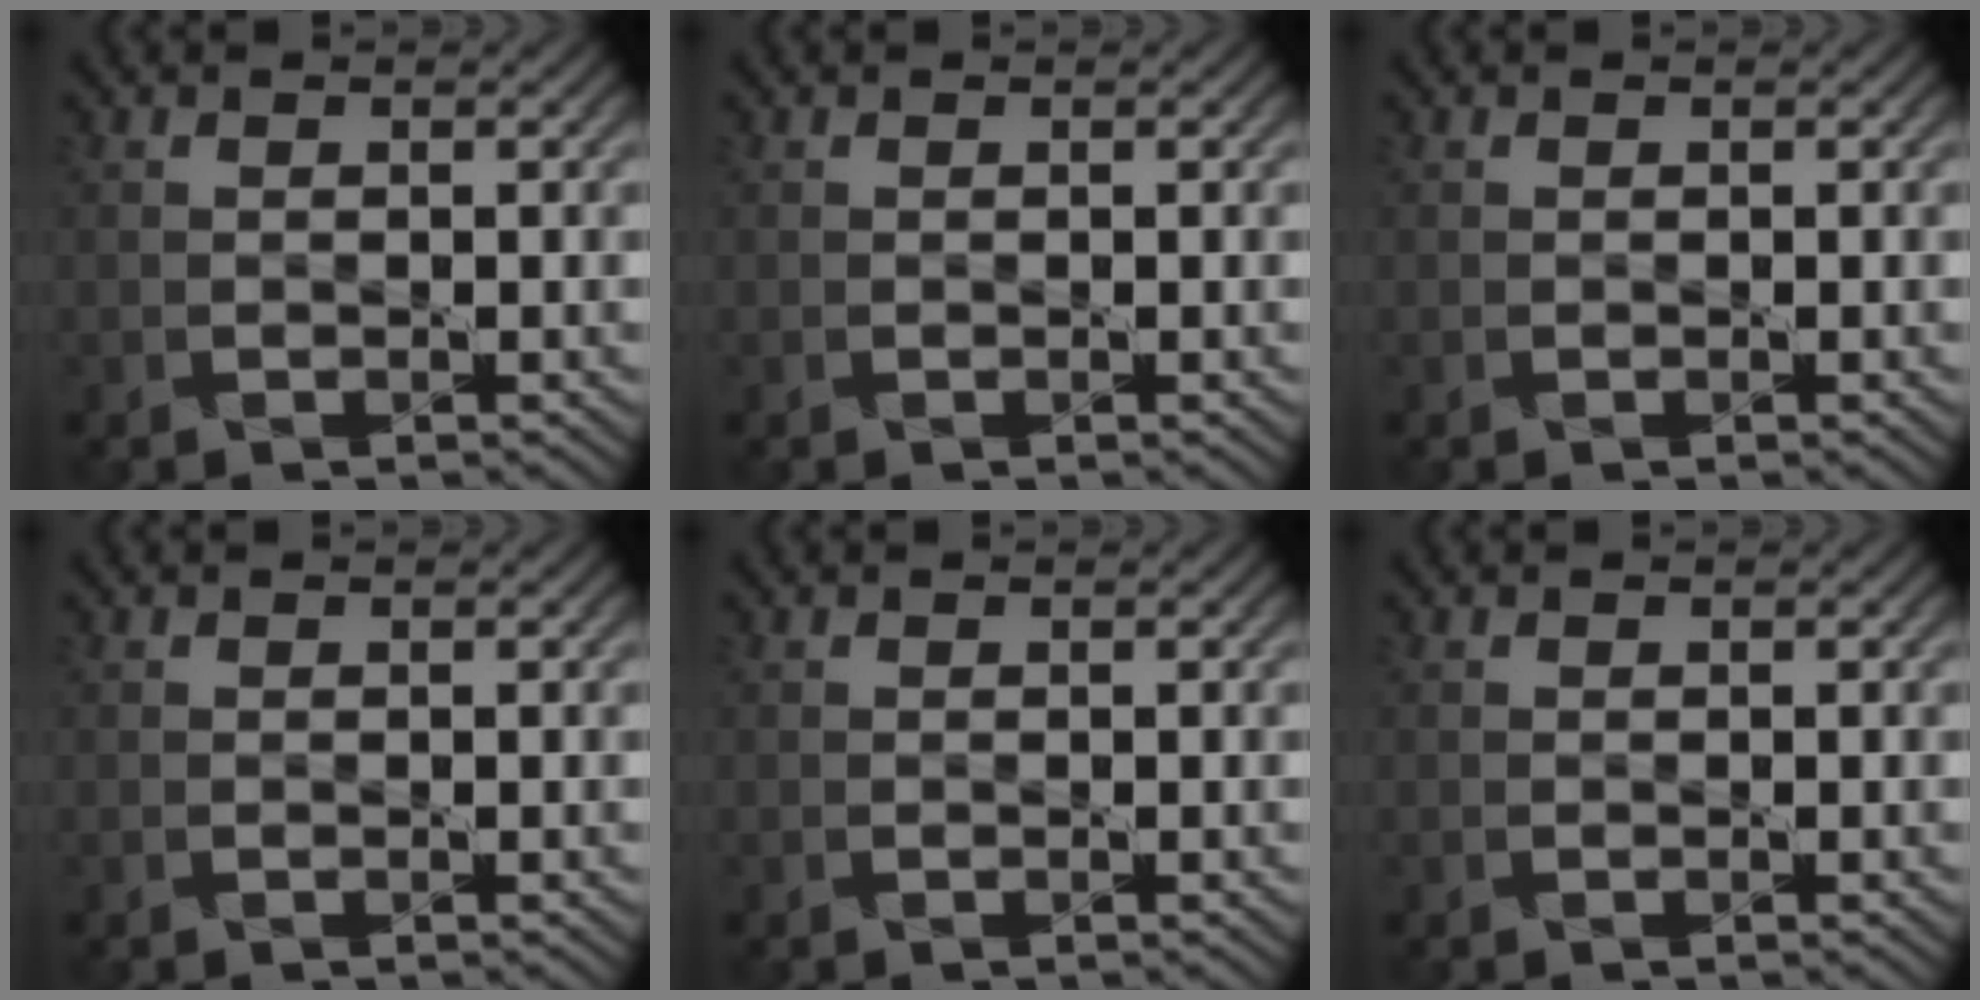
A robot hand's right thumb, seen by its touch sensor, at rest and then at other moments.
{"total": 0.0}
{"total": 0.0}
{"total": 0.0}
{"total": 0.0}
{"total": 0.0}